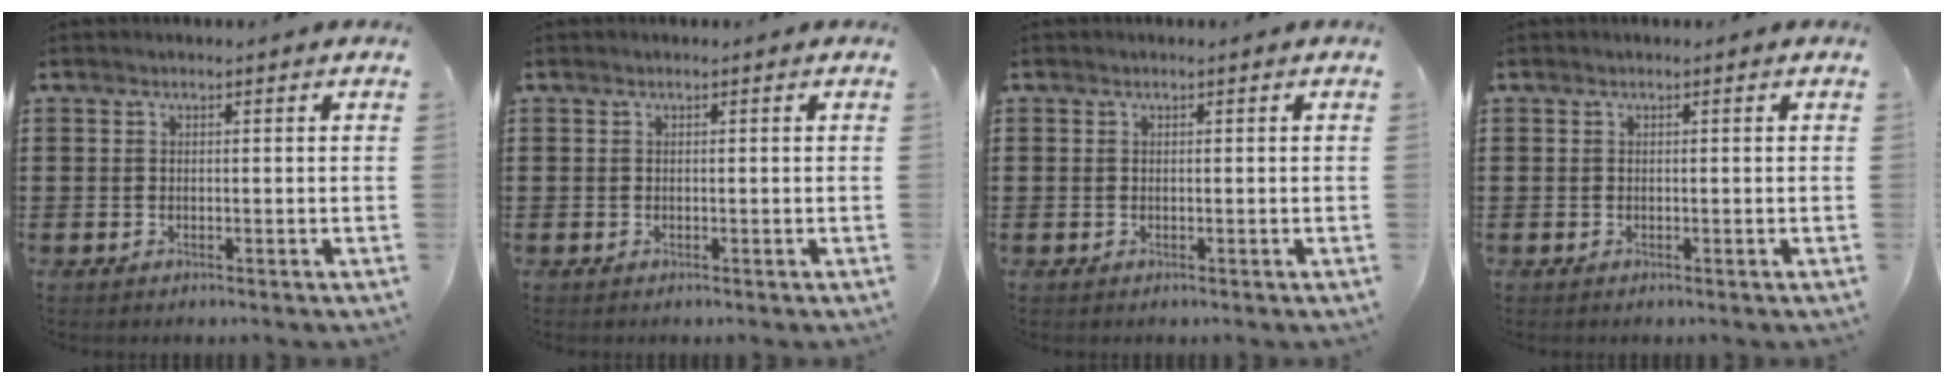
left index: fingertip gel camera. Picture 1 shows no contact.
{"total": 0.0}
{"total": 0.0}
{"total": 0.0}